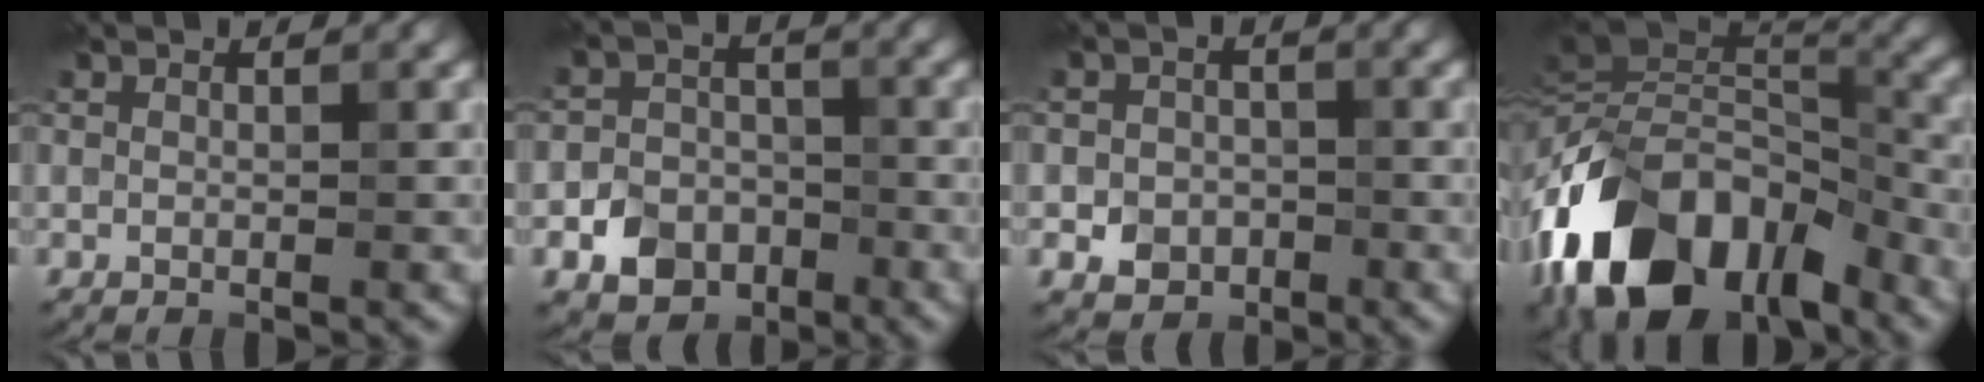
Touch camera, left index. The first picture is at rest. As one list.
[{"total": 5.2, "force": [-2.7, 4.0, 2.0], "torque": [-0.013, -0.004, -0.057]}, {"total": 3.3, "force": [-1.1, 2.7, 1.4], "torque": [-0.004, -0.003, -0.025]}, {"total": 15.9, "force": [-7.9, 8.9, 10.5], "torque": [-0.214, 0.010, -0.144]}]